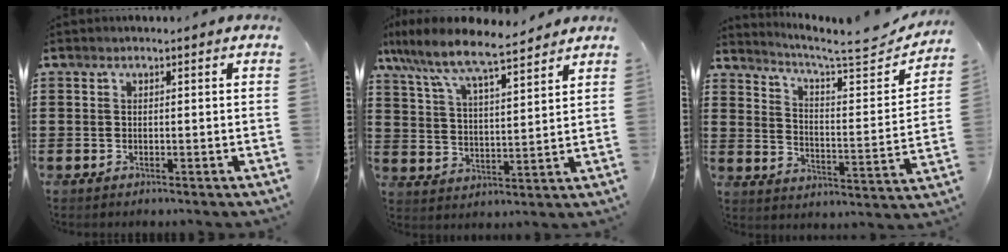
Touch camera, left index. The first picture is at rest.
{"total": 7.5, "force": [6.6, 0.8, 3.5], "torque": [-0.095, -0.036, 0.111]}
{"total": 6.3, "force": [5.5, 0.2, 3.1], "torque": [-0.079, -0.043, 0.086]}